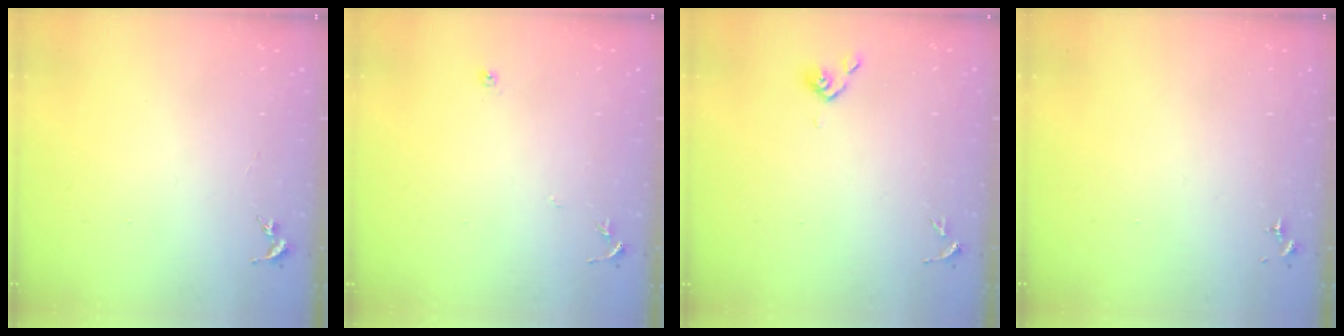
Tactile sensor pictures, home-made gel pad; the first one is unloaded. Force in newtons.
{"total": 4.6, "press": 4.6, "slide": 0.5}
{"total": 3.5, "press": 3.4, "slide": 0.9}
{"total": 0.0}